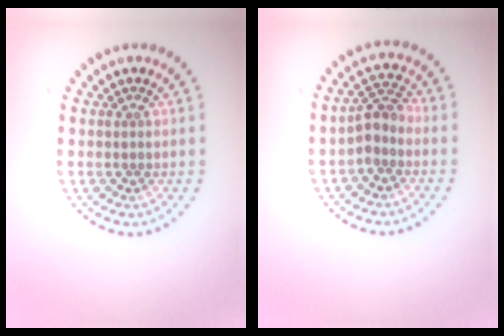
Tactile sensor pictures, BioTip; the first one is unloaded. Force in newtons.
{"total": 2.5, "press": 2.2, "slide": 1.2}